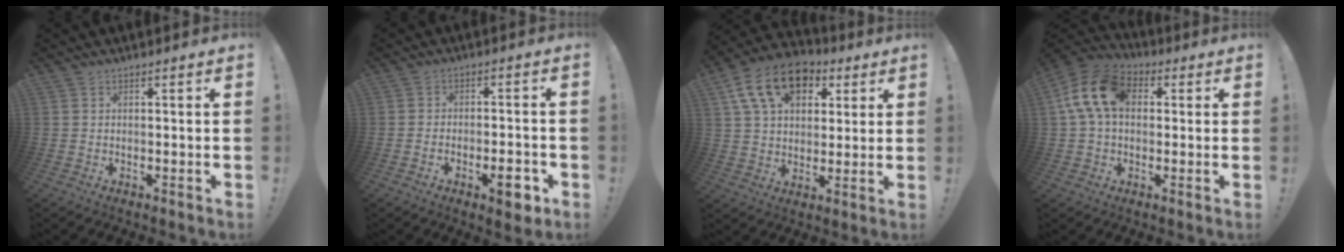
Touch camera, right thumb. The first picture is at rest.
{"total": 6.9, "force": [-3.5, 2.8, 5.2], "torque": [-0.061, 0.017, -0.056]}
{"total": 16.8, "force": [7.1, 11.4, 10.1], "torque": [-0.168, -0.016, 0.135]}
{"total": 15.0, "force": [3.2, 10.2, 10.5], "torque": [-0.192, 0.014, 0.061]}